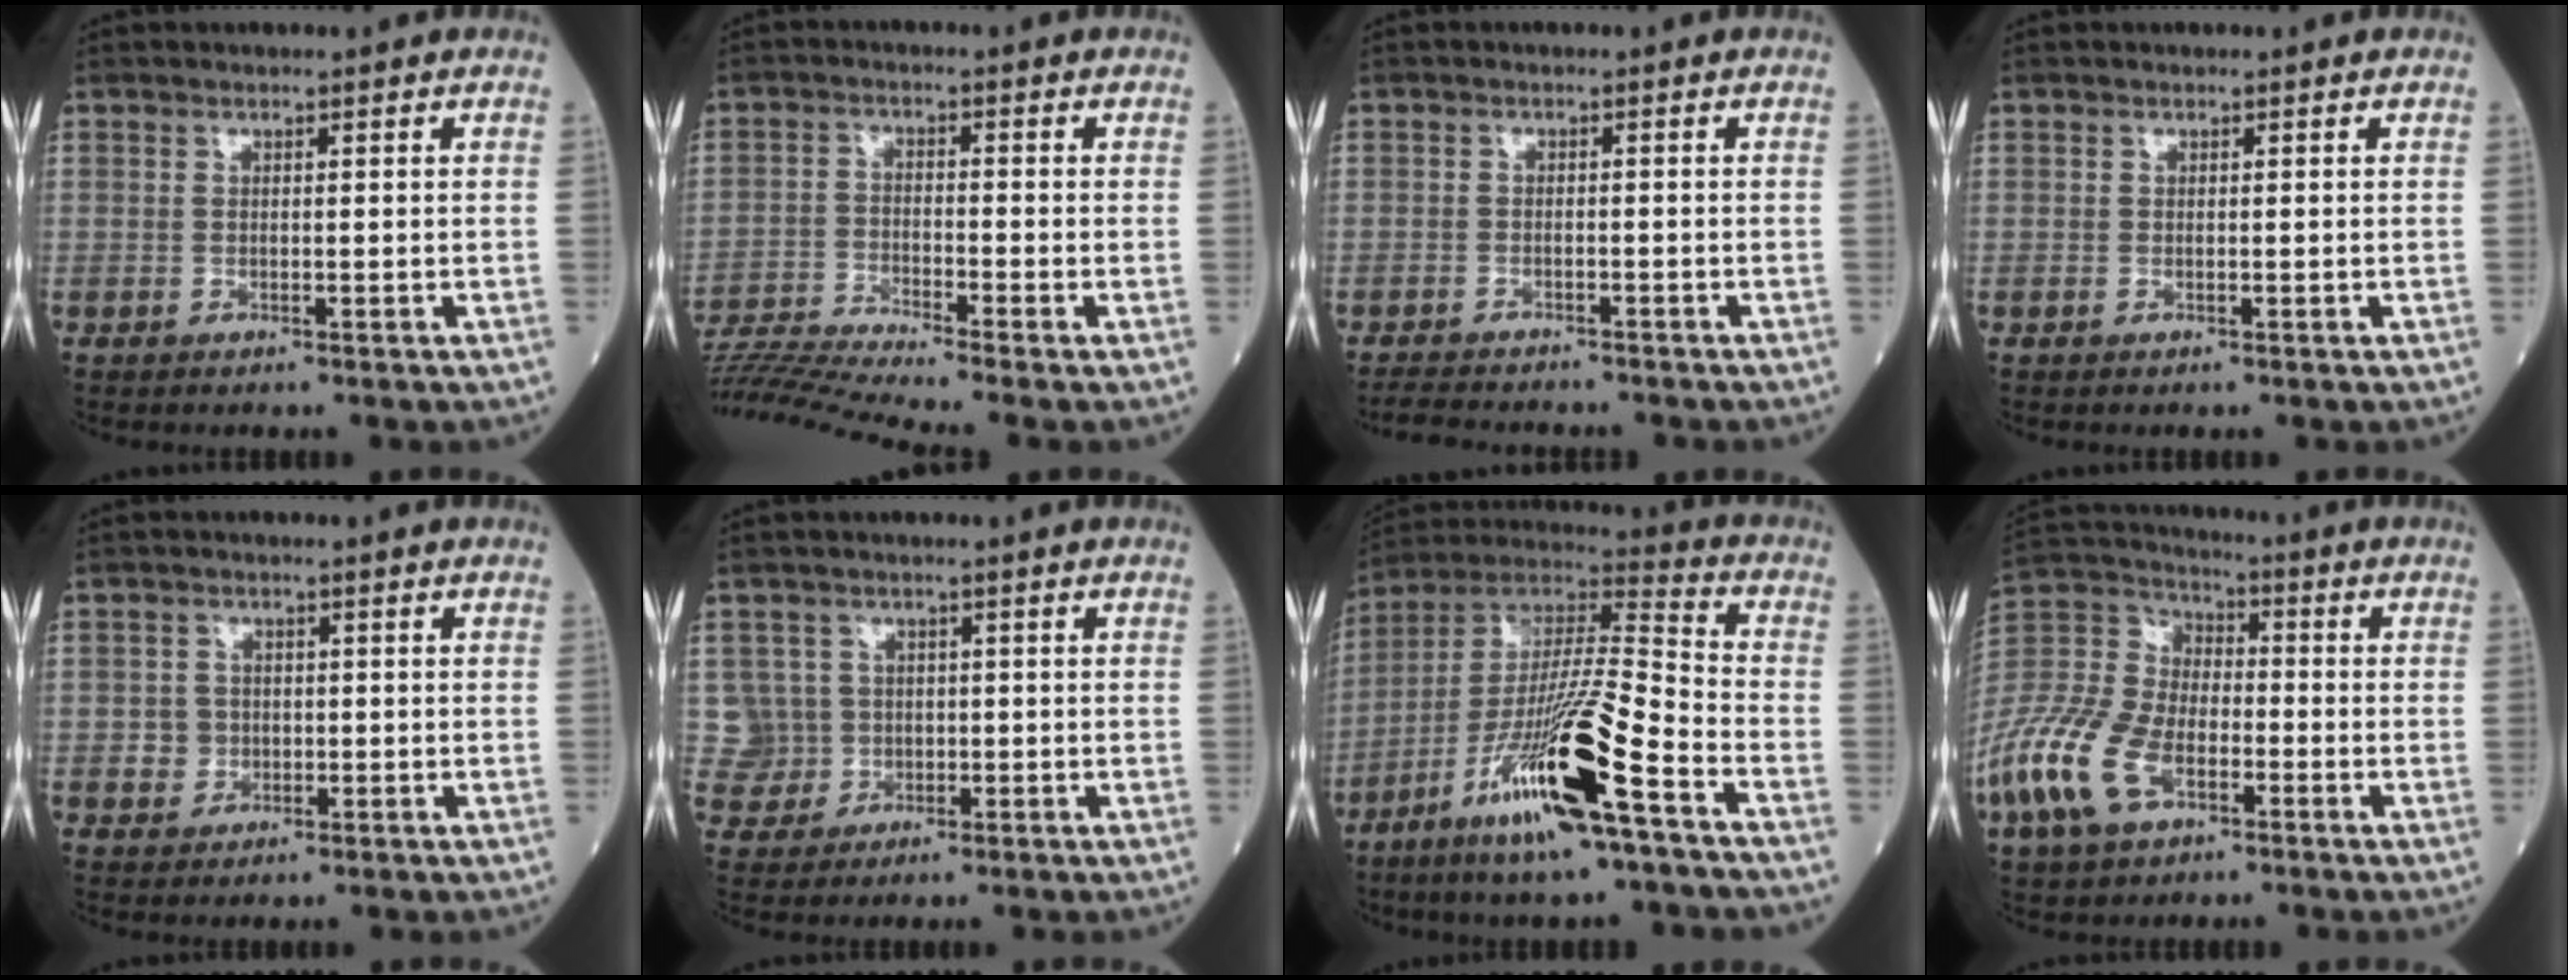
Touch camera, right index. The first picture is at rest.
{"total": 10.1, "force": [-9.1, -3.0, 3.2], "torque": [-0.050, -0.015, -0.163]}
{"total": 6.1, "force": [-5.6, 1.5, 1.8], "torque": [-0.029, -0.011, -0.087]}
{"total": 0.0}
{"total": 2.8, "force": [-0.5, 2.7, 0.6], "torque": [-0.005, 0.007, -0.004]}
{"total": 4.7, "force": [0.0, 4.6, -0.7], "torque": [0.022, 0.013, 0.003]}
{"total": 19.3, "force": [-9.5, 1.1, 16.7], "torque": [-0.336, -0.035, -0.179]}
{"total": 16.9, "force": [-8.0, 9.4, 11.6], "torque": [-0.279, 0.003, -0.154]}